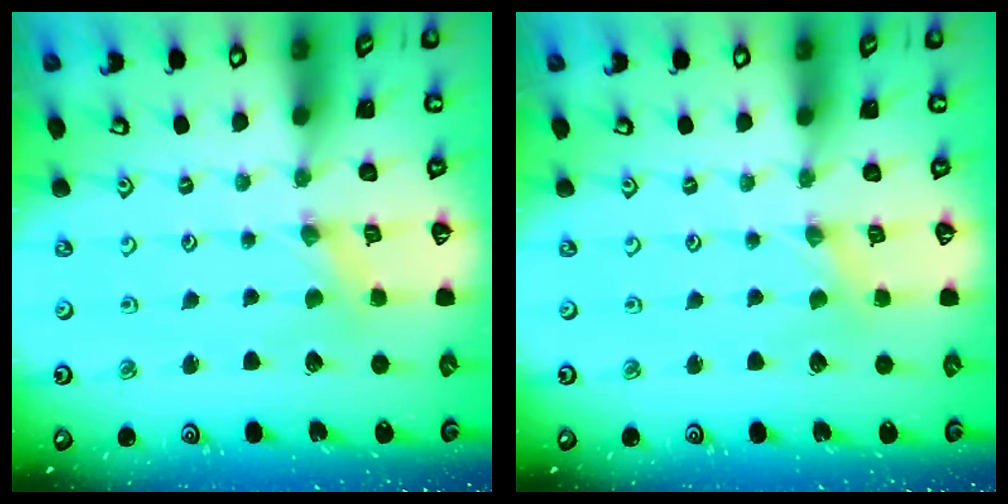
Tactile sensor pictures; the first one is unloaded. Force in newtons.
{"total": 0.0}